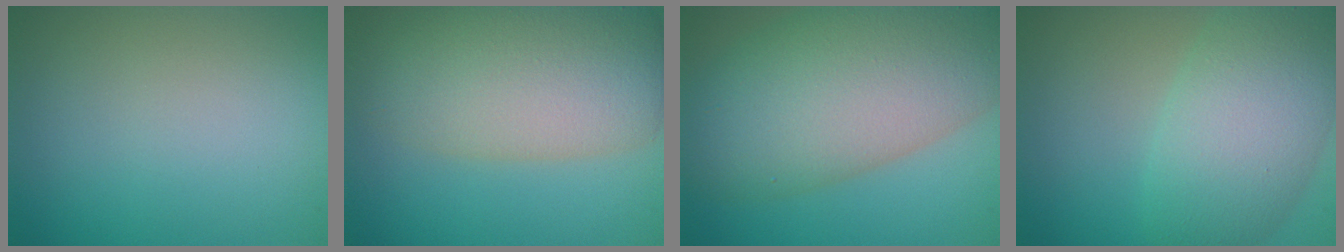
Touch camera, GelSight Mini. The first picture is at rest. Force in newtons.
{"total": 9.2, "press": 9.2, "slide": 0.7}
{"total": 12.1, "press": 12.1, "slide": 0.6}
{"total": 7.6, "press": 7.6, "slide": 0.4}